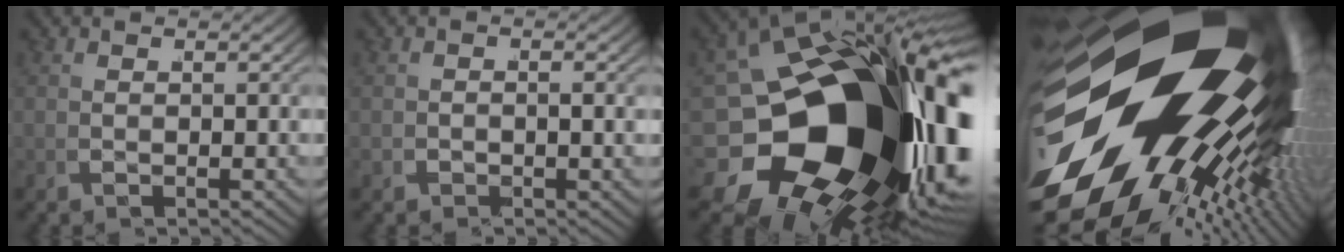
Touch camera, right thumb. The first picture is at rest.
{"total": 0.6, "force": [-0.3, -0.3, -0.4], "torque": [0.015, 0.001, -0.006]}
{"total": 30.4, "force": [-2.9, 17.9, 24.4], "torque": [-0.402, -0.078, -0.006]}
{"total": 41.3, "force": [-0.5, 24.9, 33.0], "torque": [-0.446, -0.029, -0.009]}